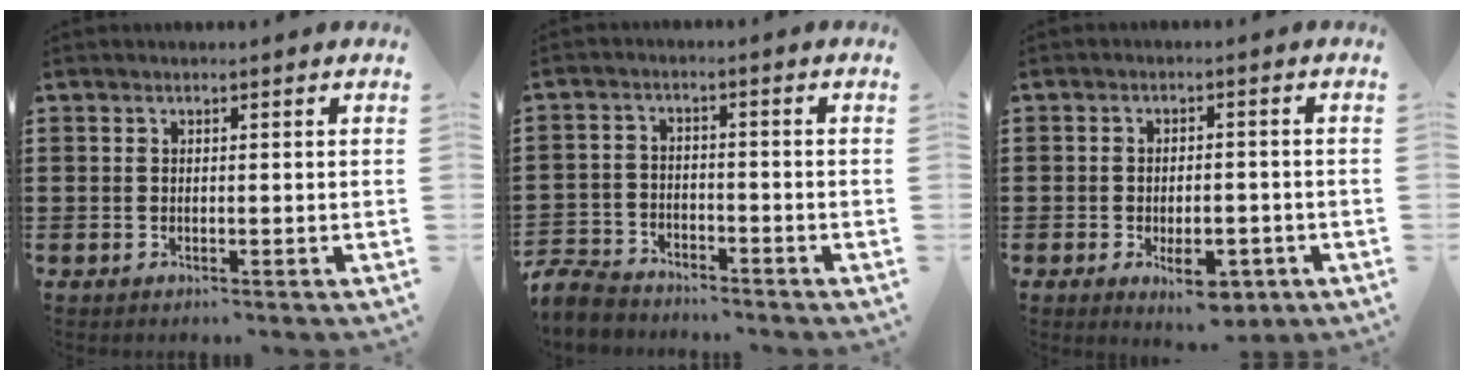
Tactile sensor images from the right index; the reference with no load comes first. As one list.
[{"total": 4.6, "force": [-4.4, 1.1, 0.4], "torque": [-0.030, -0.002, -0.096]}, {"total": 5.8, "force": [-2.7, 2.6, 4.4], "torque": [-0.061, 0.004, -0.046]}]